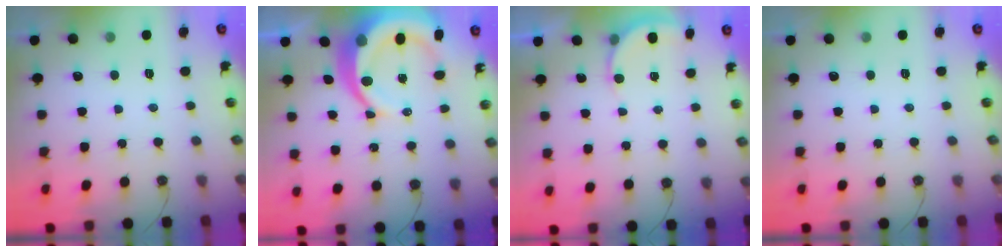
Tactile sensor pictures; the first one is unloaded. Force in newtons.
{"total": 14.3, "press": 14.2, "slide": 1.8}
{"total": 3.5, "press": 3.5, "slide": 0.3}
{"total": 0.0}